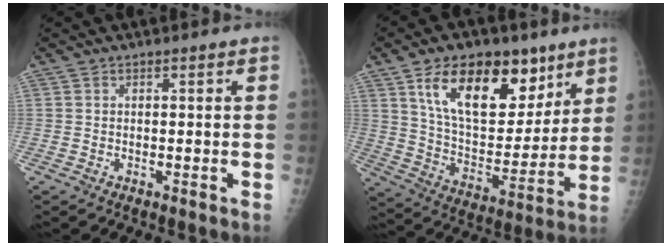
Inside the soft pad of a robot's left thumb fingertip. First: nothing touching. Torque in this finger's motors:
{"motor_torque": [1.98, 2.00, 1.40, -1.14, 0.14]}